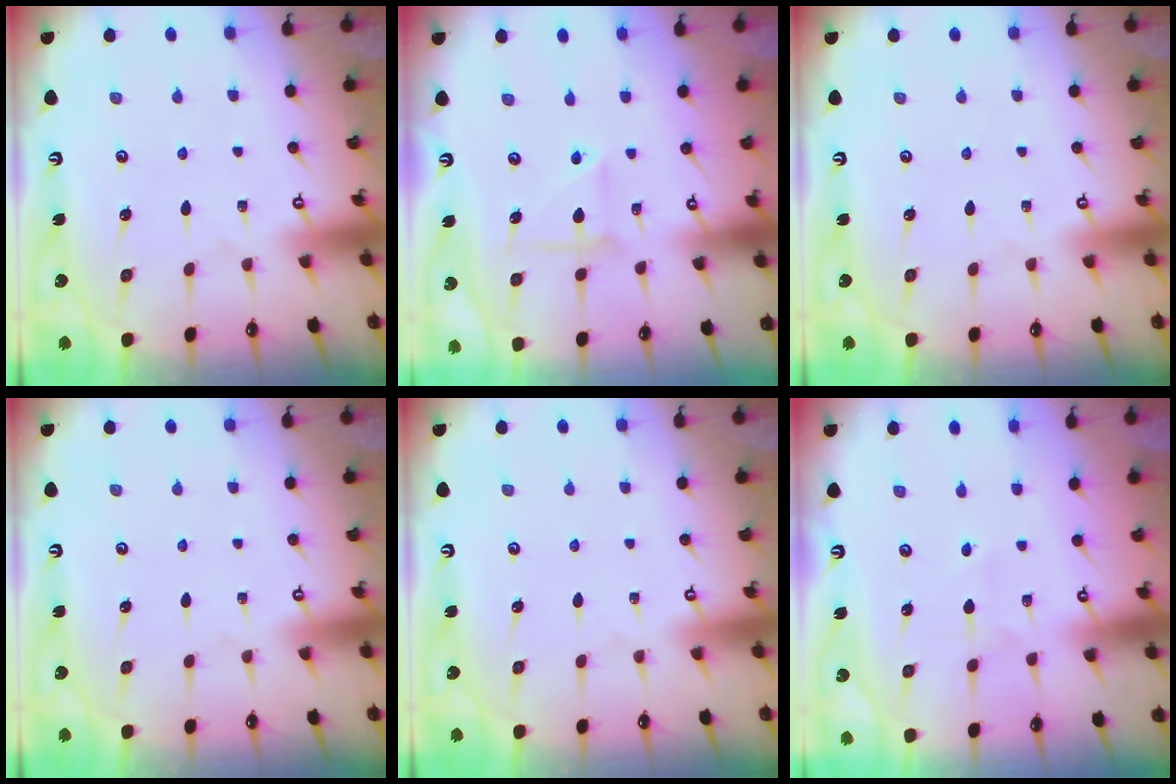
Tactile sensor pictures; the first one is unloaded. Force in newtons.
{"total": 6.2, "press": 6.1, "slide": 1.2}
{"total": 0.0}
{"total": 0.0}
{"total": 0.0}
{"total": 1.5, "press": 1.5, "slide": 0.1}